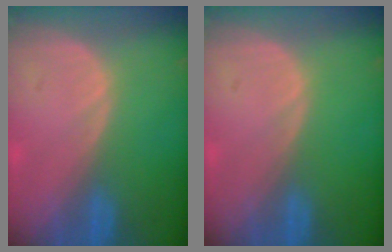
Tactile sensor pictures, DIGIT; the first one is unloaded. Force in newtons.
{"total": 0.0}